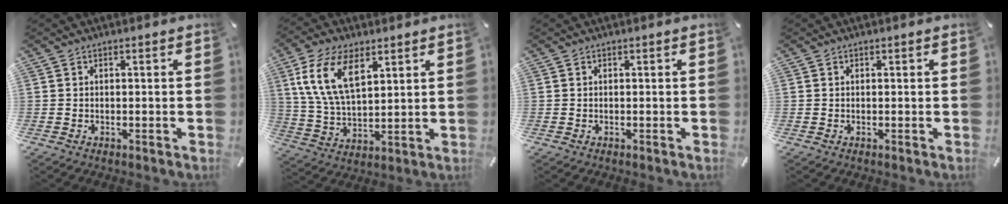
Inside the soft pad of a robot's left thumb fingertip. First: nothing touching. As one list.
[{"total": 12.8, "force": [6.1, 6.9, 8.9], "torque": [-0.220, -0.010, 0.109]}, {"total": 0.0}, {"total": 0.0}]